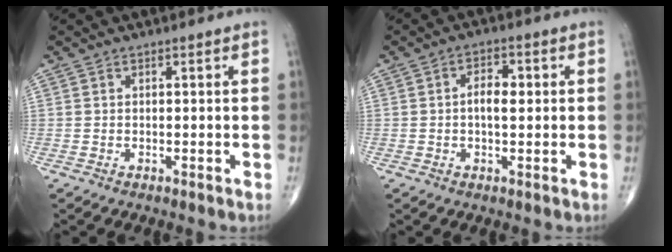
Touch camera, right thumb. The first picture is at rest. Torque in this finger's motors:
{"motor_torque": [-0.13, 0.25, 0.36, 0.02, 0.09]}